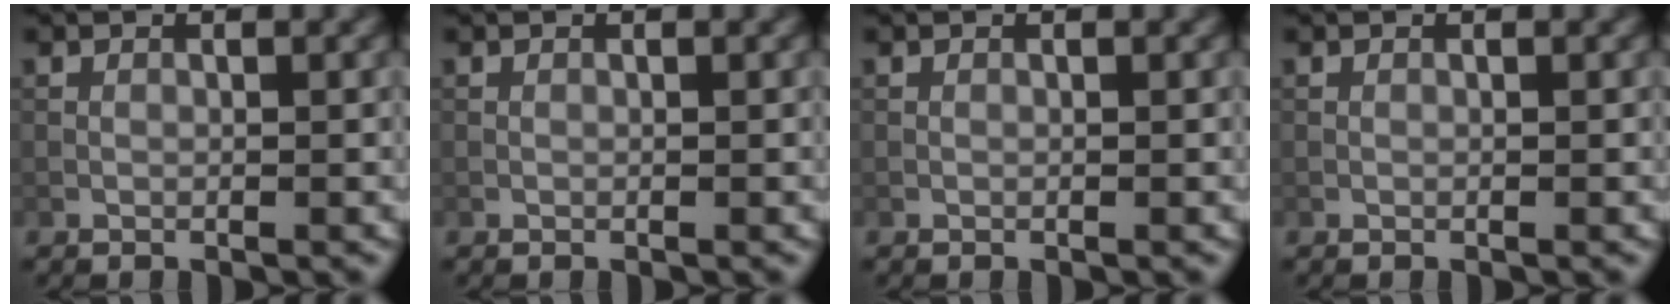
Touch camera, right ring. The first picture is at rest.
{"total": 0.0}
{"total": 0.0}
{"total": 0.0}